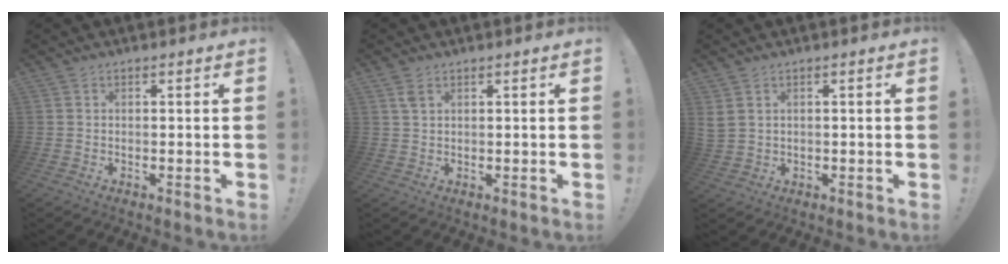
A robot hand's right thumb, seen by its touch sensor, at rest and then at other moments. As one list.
[{"total": 2.5, "force": [1.4, 1.1, 1.8], "torque": [-0.036, 0.001, 0.026]}, {"total": 2.9, "force": [1.6, 2.0, 1.5], "torque": [-0.031, -0.001, 0.032]}]